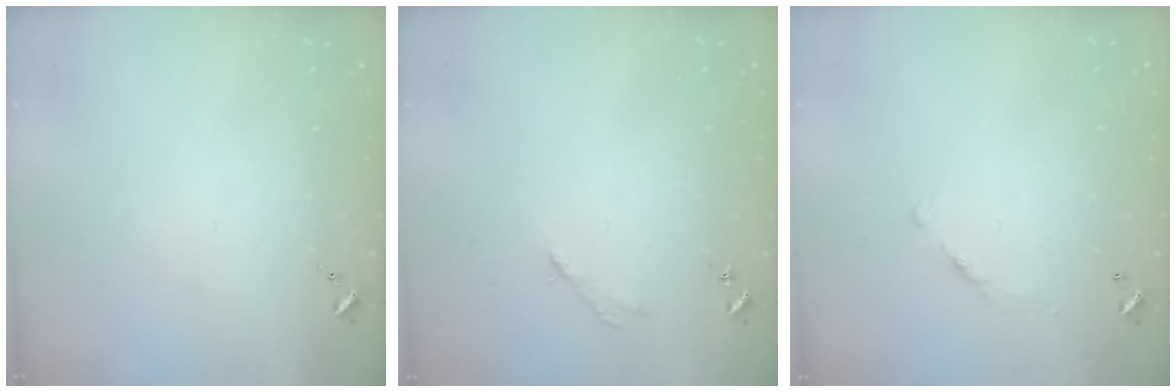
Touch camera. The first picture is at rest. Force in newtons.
{"total": 2.5, "press": 2.5, "slide": 0.3}
{"total": 6.0, "press": 6.0, "slide": 0.4}